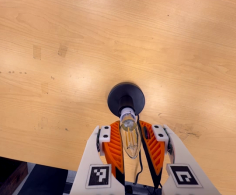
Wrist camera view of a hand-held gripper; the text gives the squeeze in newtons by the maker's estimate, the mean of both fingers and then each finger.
{"total": 9.4, "left": 9.2, "right": 9.7}